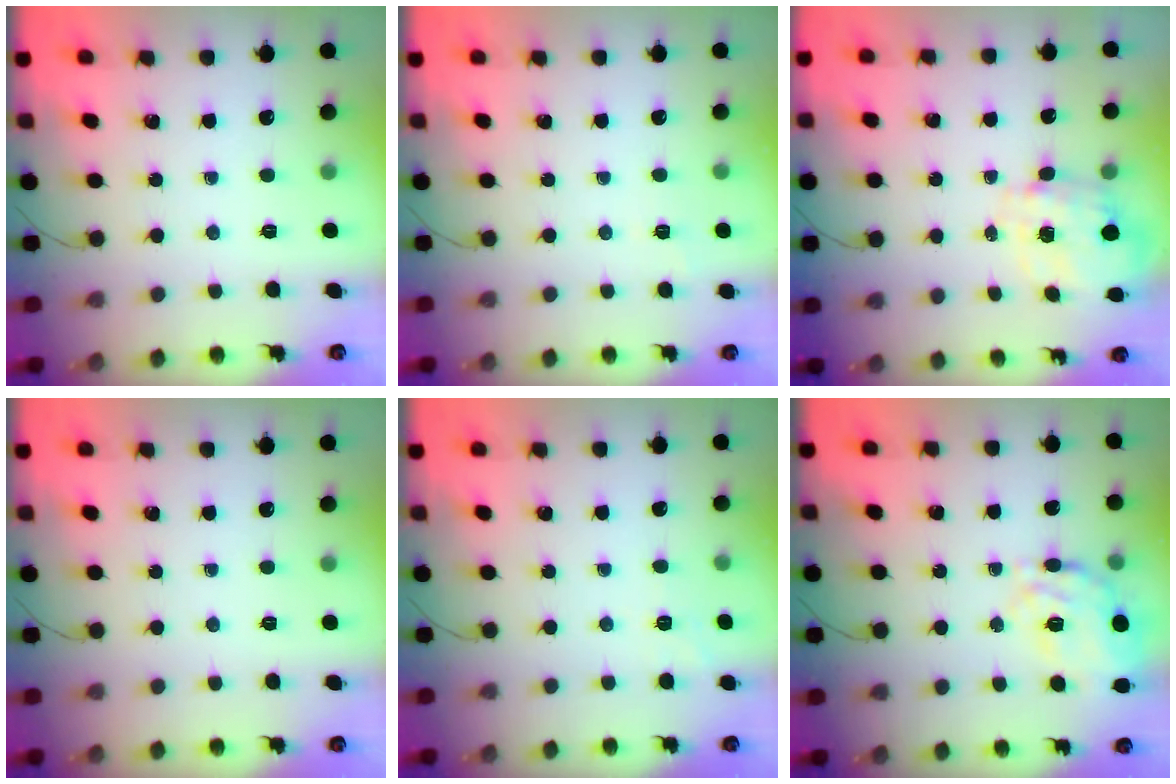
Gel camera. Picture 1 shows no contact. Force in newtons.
{"total": 1.3, "press": 0.0, "slide": 1.3}
{"total": 2.8, "press": 2.6, "slide": 1.1}
{"total": 0.0}
{"total": 2.3, "press": 1.5, "slide": 1.7}
{"total": 15.0, "press": 14.8, "slide": 2.6}